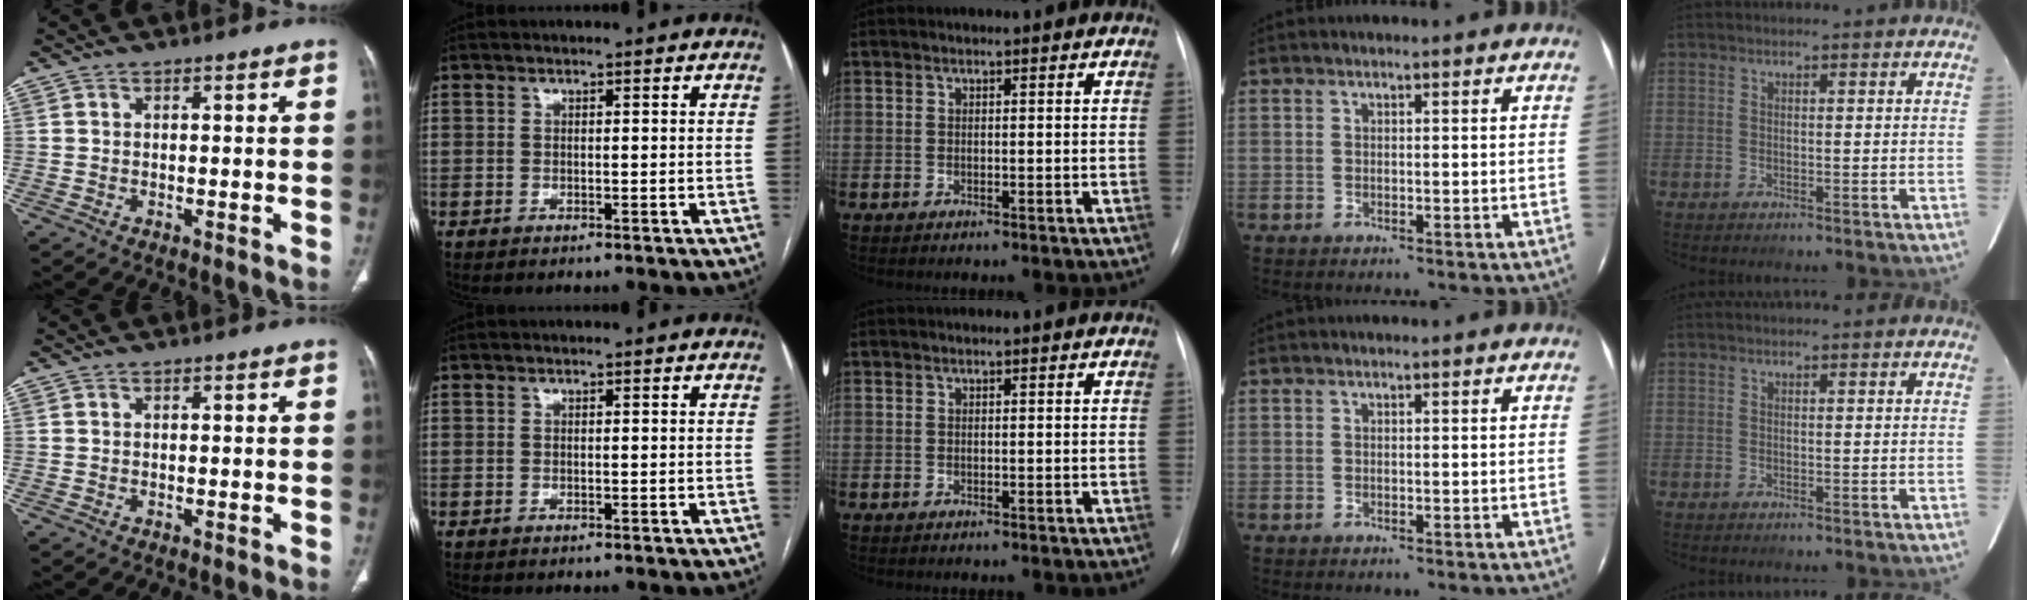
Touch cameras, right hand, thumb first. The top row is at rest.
{}